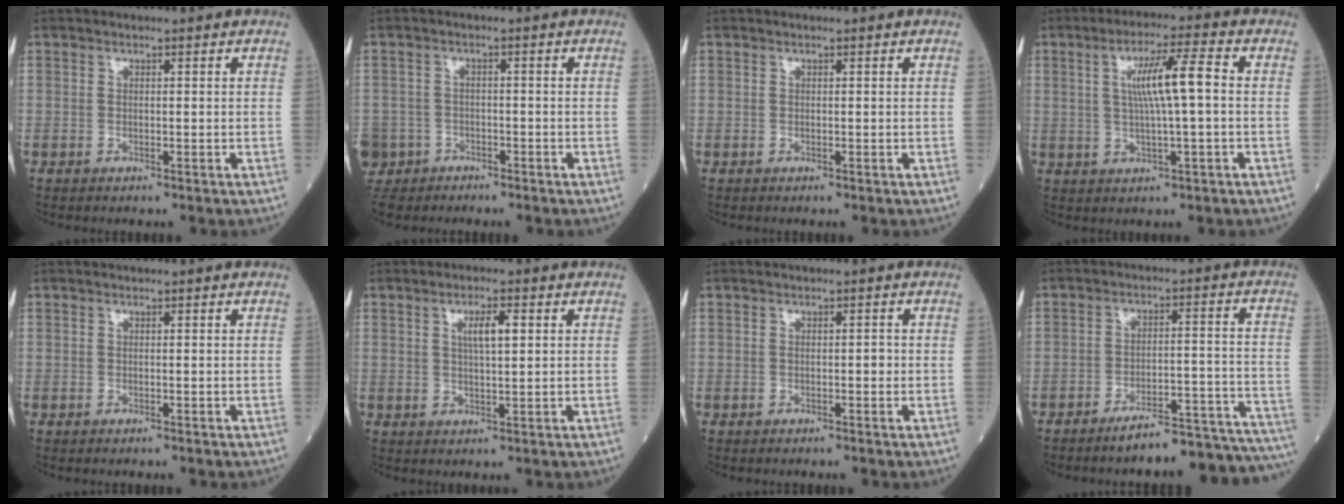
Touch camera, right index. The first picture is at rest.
{"total": 7.5, "force": [-4.6, 5.9, 0.7], "torque": [-0.031, 0.003, -0.082]}
{"total": 0.0}
{"total": 7.8, "force": [0.9, 0.2, 7.7], "torque": [-0.134, 0.010, 0.016]}
{"total": 0.0}
{"total": 4.0, "force": [1.3, 0.7, 3.7], "torque": [-0.064, 0.003, 0.022]}
{"total": 1.1, "force": [-0.2, 0.4, 1.0], "torque": [-0.013, 0.002, -0.003]}
{"total": 15.8, "force": [-14.9, 1.0, 5.1], "torque": [-0.021, 0.039, -0.195]}